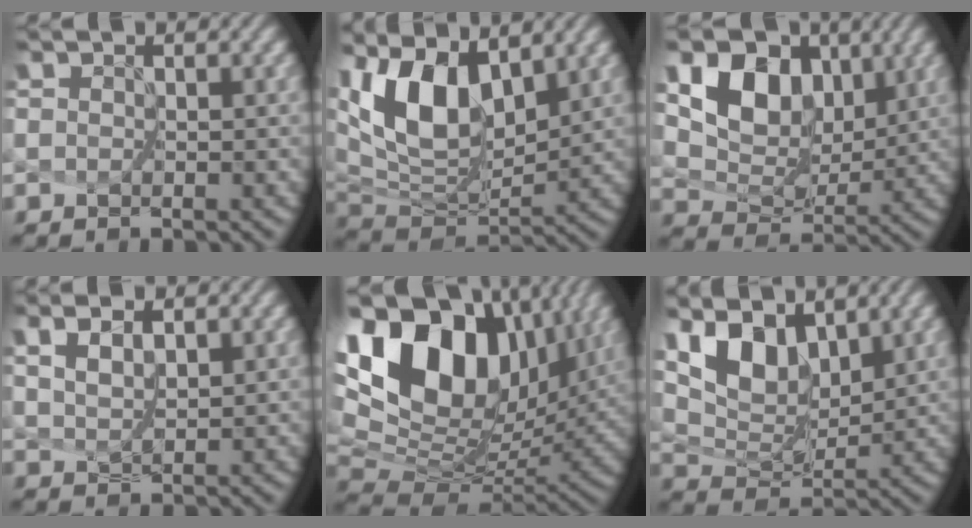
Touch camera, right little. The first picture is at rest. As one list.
[{"total": 9.9, "force": [4.9, 4.7, 7.2], "torque": [-0.144, 0.010, 0.091]}, {"total": 8.6, "force": [4.2, 5.4, 5.1], "torque": [-0.093, -0.001, 0.073]}, {"total": 2.5, "force": [2.0, 0.5, 1.5], "torque": [-0.027, 0.013, 0.033]}, {"total": 15.7, "force": [6.5, 9.1, 10.9], "torque": [-0.222, 0.032, 0.130]}, {"total": 7.1, "force": [5.0, 2.9, 4.2], "torque": [-0.092, 0.002, 0.097]}]